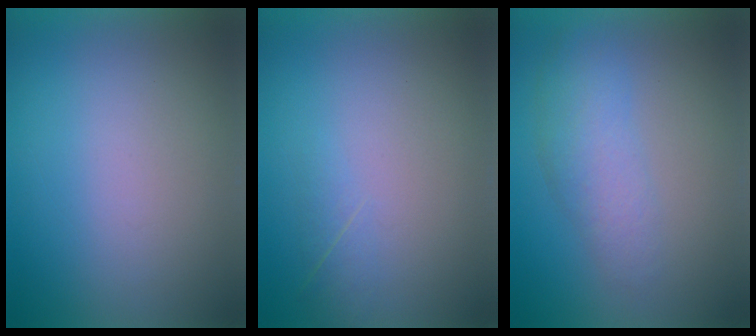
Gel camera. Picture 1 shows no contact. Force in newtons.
{"total": 1.9}
{"total": 3.0}